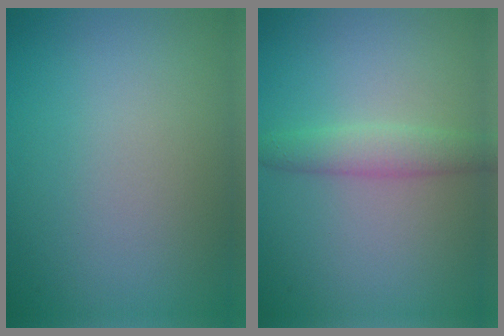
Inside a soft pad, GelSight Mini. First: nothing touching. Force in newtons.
{"total": 2.4, "press": 2.4, "slide": 0.1}